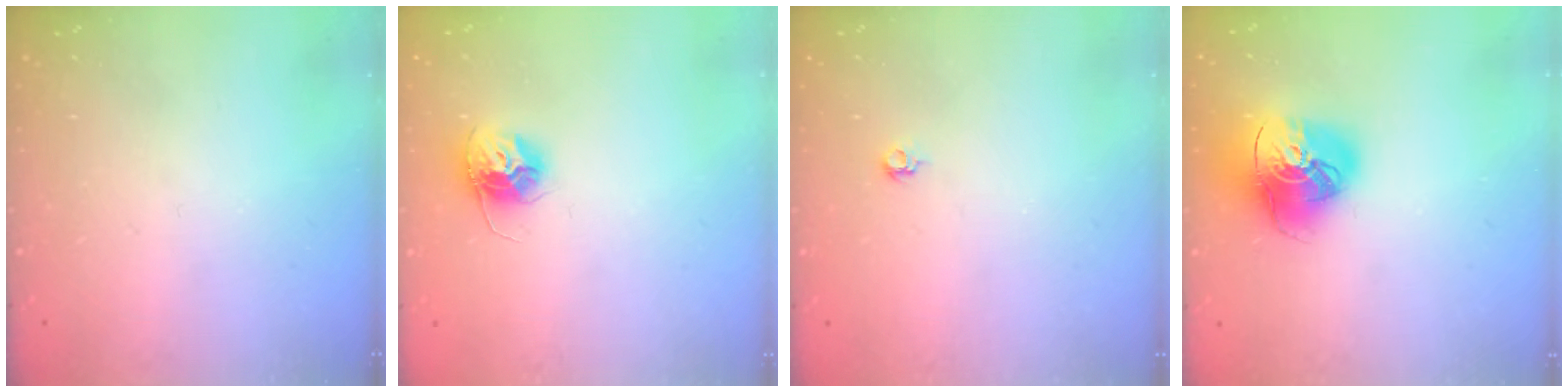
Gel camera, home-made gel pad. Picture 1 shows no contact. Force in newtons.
{"total": 11.4, "press": 11.4, "slide": 0.9}
{"total": 3.7, "press": 3.6, "slide": 0.8}
{"total": 16.2, "press": 16.1, "slide": 1.7}